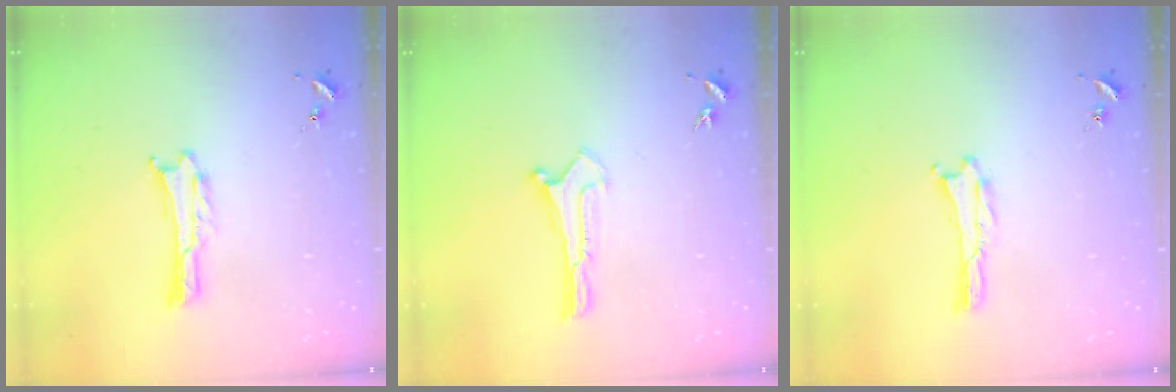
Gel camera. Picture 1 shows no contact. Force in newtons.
{"total": 0.0}
{"total": 0.0}